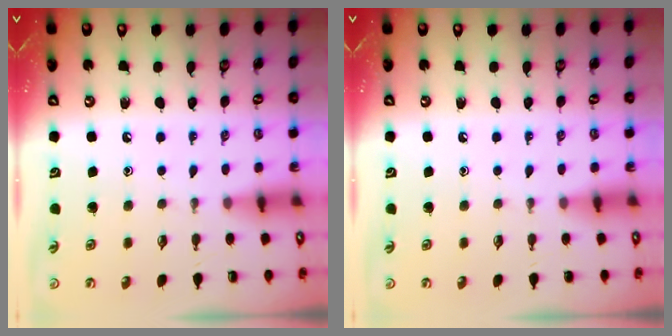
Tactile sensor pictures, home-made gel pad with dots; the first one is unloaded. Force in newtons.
{"total": 0.0}